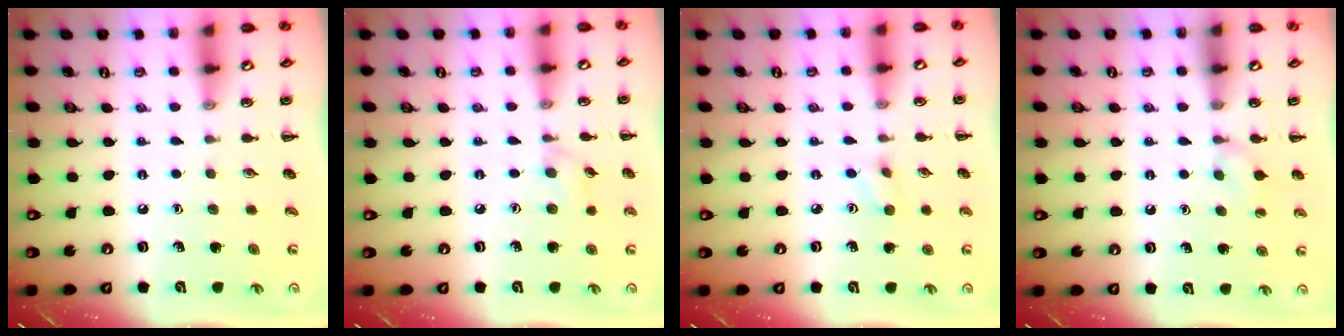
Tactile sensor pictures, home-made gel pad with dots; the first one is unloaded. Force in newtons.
{"total": 6.1, "press": 5.7, "slide": 2.3}
{"total": 2.8, "press": 2.7, "slide": 0.9}
{"total": 7.3, "press": 7.1, "slide": 1.8}